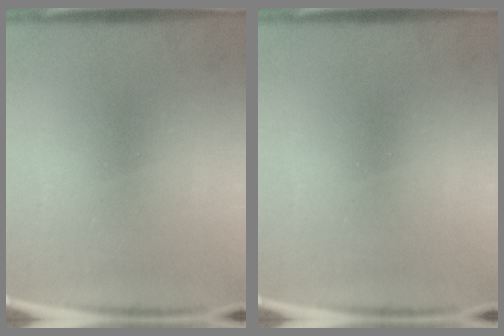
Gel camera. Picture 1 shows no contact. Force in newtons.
{"total": 0.0}